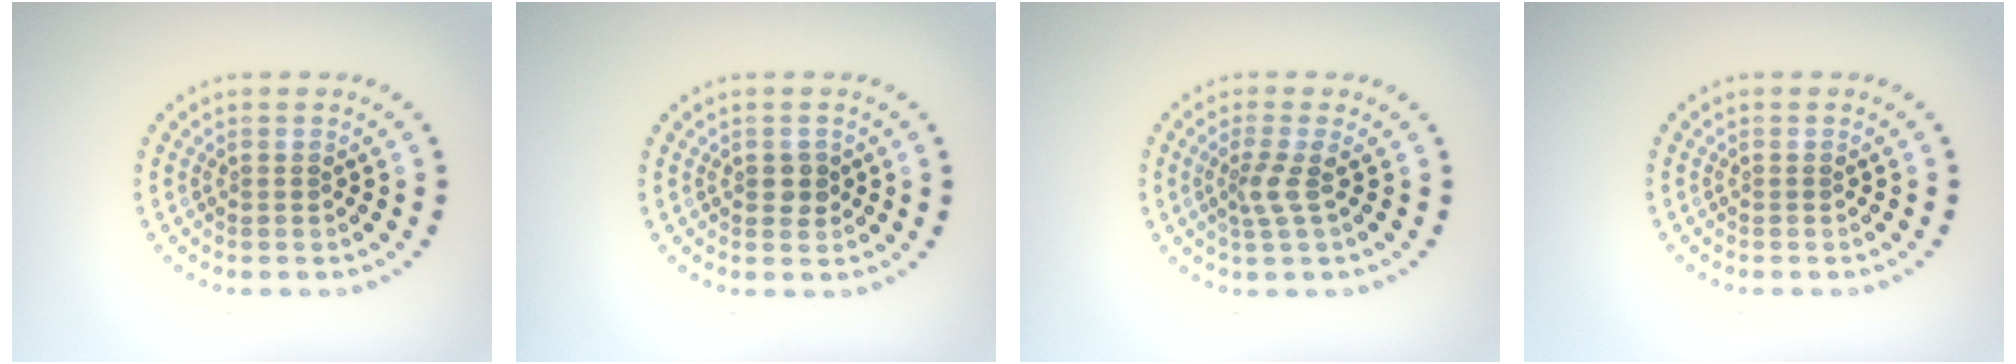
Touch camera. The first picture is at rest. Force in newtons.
{"total": 1.4, "press": 1.4, "slide": 0.2}
{"total": 1.9, "press": 1.4, "slide": 1.4}
{"total": 0.0}